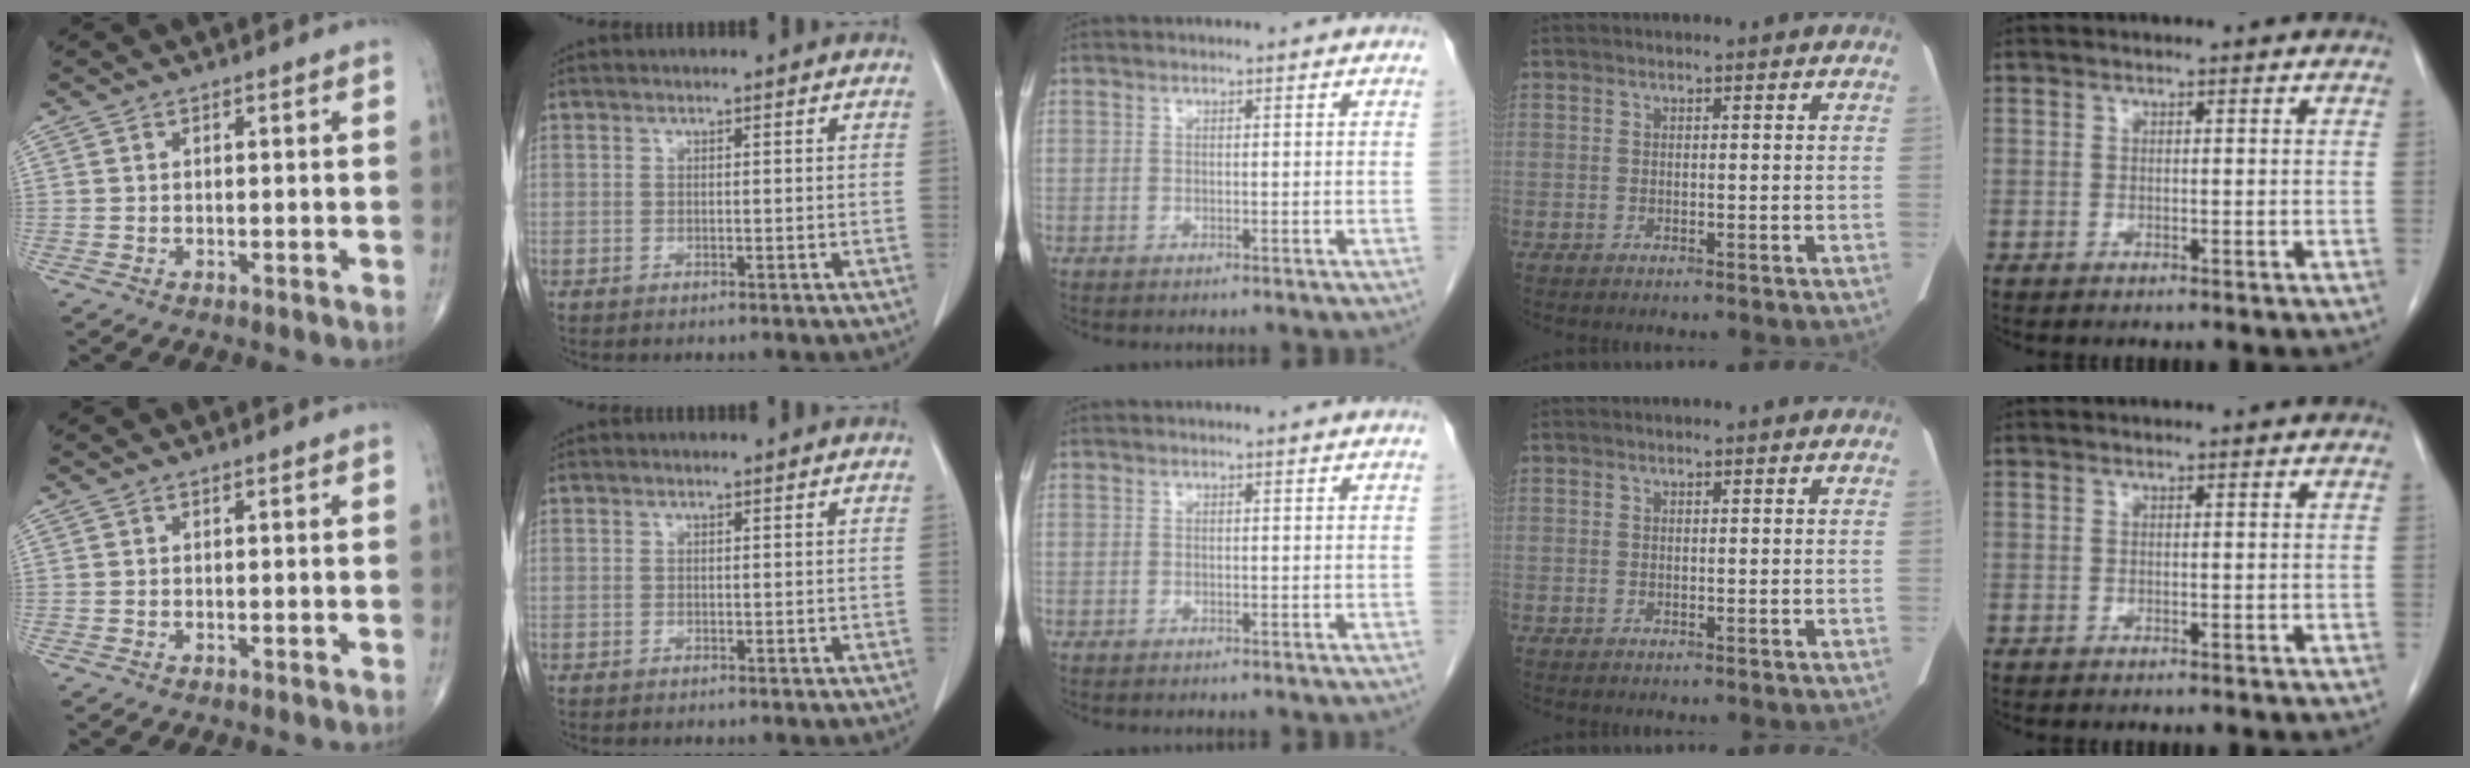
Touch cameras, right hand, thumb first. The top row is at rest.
{}